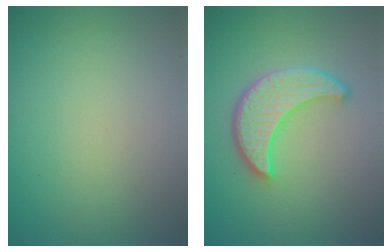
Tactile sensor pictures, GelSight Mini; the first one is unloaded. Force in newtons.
{"total": 4.8, "press": 4.0, "slide": 2.7}